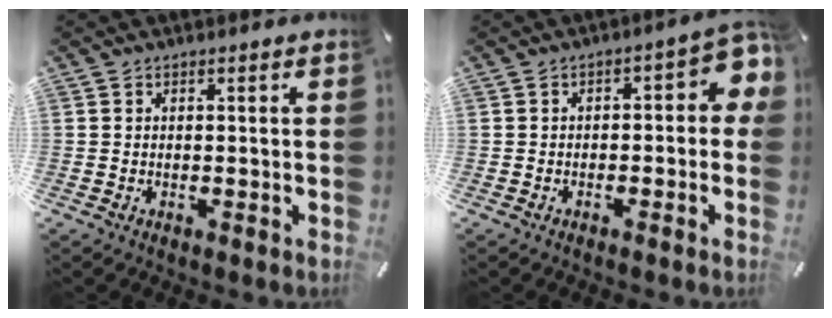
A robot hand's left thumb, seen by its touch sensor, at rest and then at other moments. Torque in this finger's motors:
{"motor_torque": [0.21, 0.15, 0.06, -0.03, 0.11]}